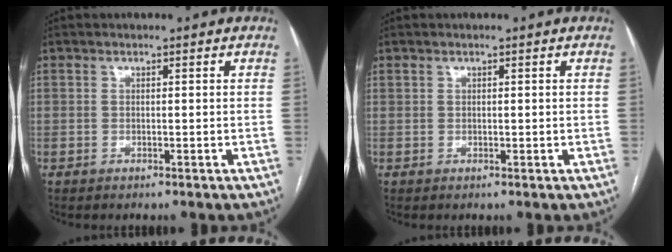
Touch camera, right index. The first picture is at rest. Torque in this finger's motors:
{"motor_torque": [-0.09, 0.22, 0.00, 0.00]}